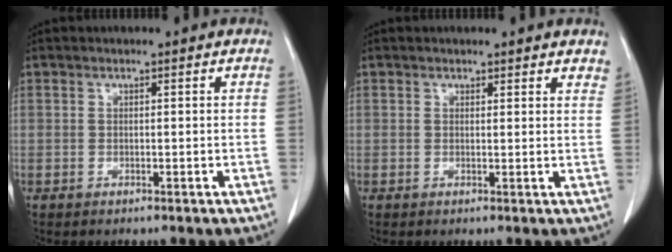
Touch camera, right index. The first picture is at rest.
{"total": 3.1, "force": [2.8, 1.1, 0.6], "torque": [0.008, -0.006, 0.016]}